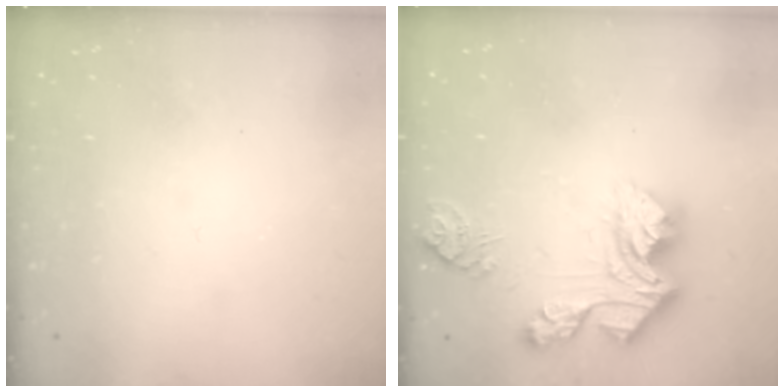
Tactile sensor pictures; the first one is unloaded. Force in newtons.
{"total": 14.6, "press": 14.5, "slide": 1.3}